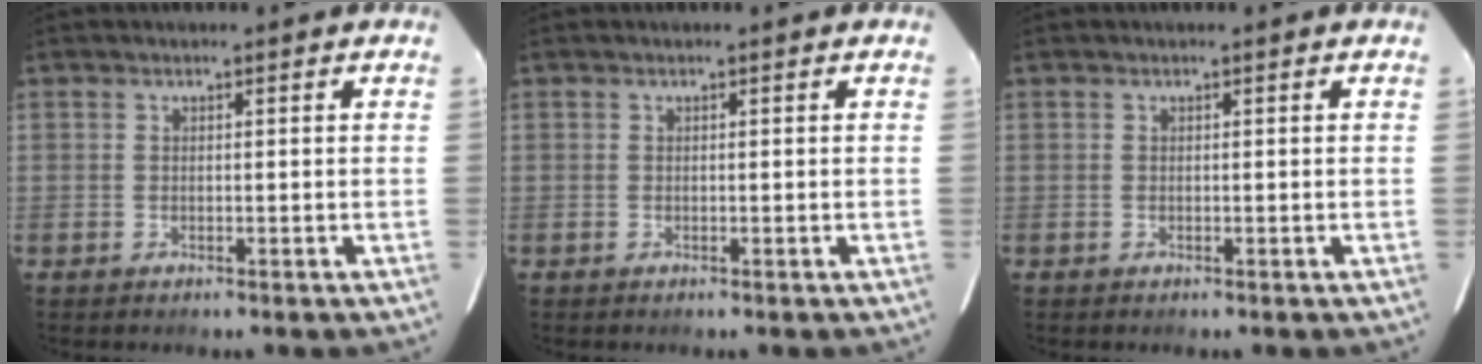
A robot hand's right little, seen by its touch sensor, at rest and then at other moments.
{"total": 0.0}
{"total": 0.0}